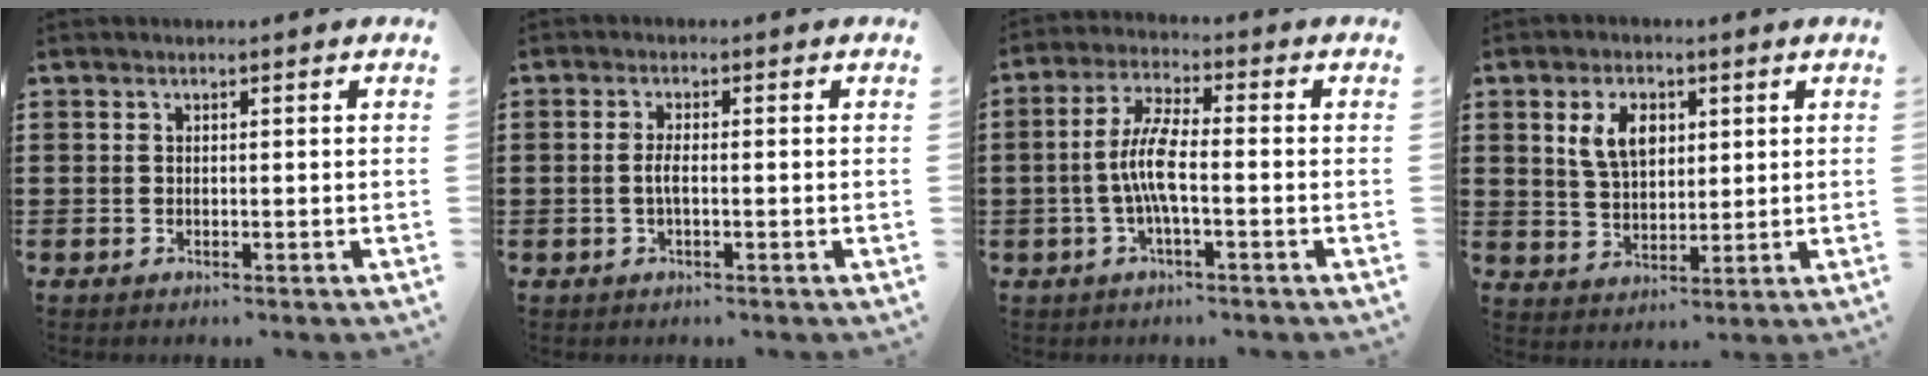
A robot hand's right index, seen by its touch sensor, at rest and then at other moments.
{"total": 2.2, "force": [-0.4, 0.5, 2.1], "torque": [-0.047, -0.002, -0.011]}
{"total": 6.6, "force": [-1.3, 1.6, 6.3], "torque": [-0.140, -0.006, -0.031]}
{"total": 6.1, "force": [2.4, 3.6, 4.2], "torque": [-0.094, 0.009, 0.038]}